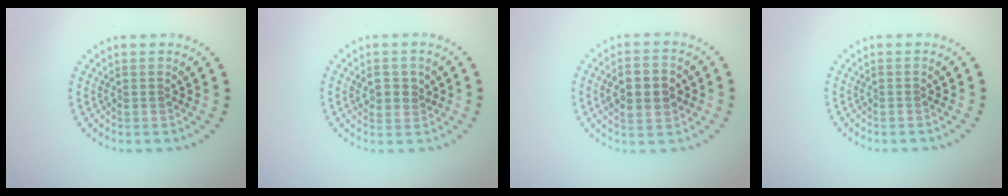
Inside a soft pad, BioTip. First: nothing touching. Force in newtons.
{"total": 2.2, "press": 2.1, "slide": 0.6}
{"total": 4.6, "press": 4.6, "slide": 0.1}
{"total": 0.0}